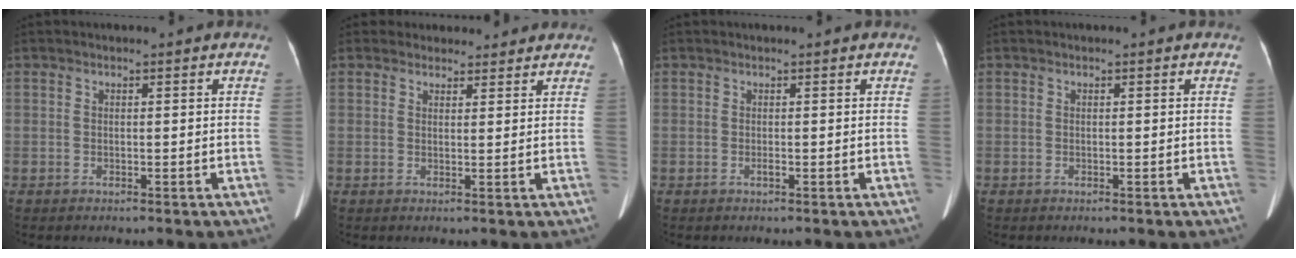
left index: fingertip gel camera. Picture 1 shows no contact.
{"total": 4.7, "force": [4.3, 2.0, -0.1], "torque": [0.017, 0.000, 0.046]}
{"total": 0.9, "force": [0.4, 0.0, 0.8], "torque": [-0.012, 0.009, 0.007]}
{"total": 0.0}